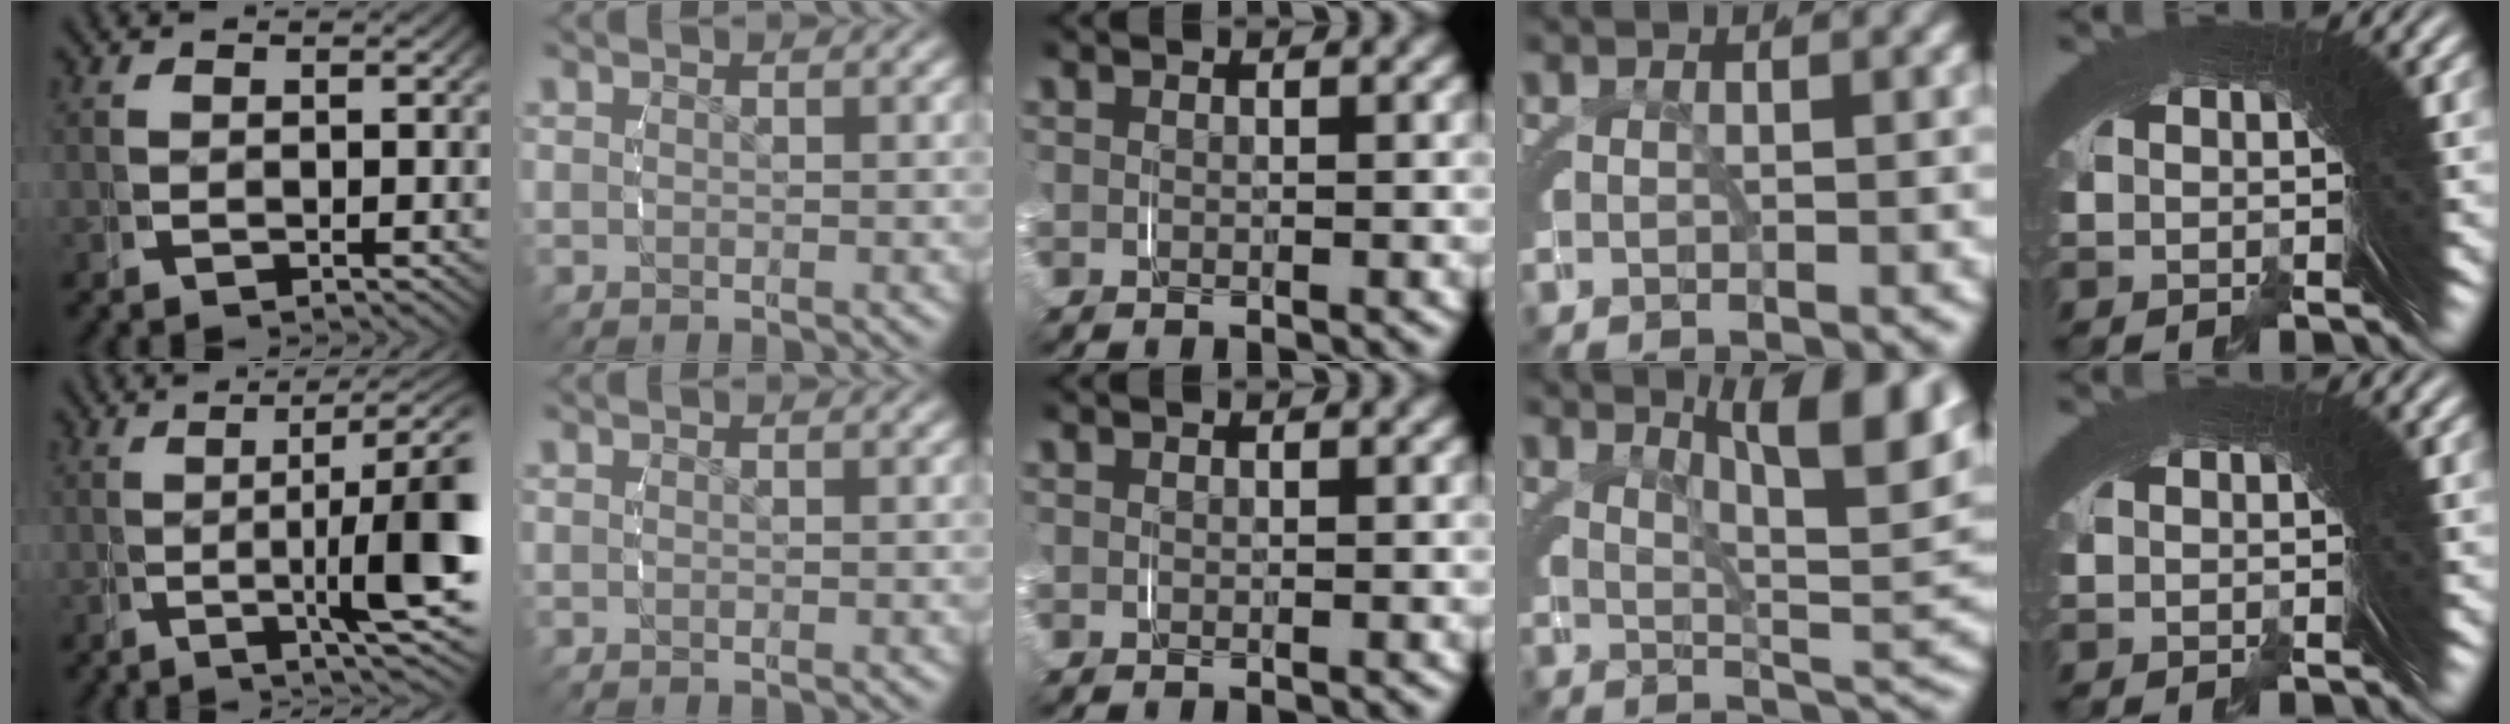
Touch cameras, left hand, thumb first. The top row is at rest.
{"thumb": {"total": 9.8, "force": [0.7, 2.8, 9.3], "torque": [-0.126, 0.001, 0.000]}, "ring": {"total": 9.2, "force": [4.3, 2.6, 7.7], "torque": [-0.074, 0.017, 0.055]}}